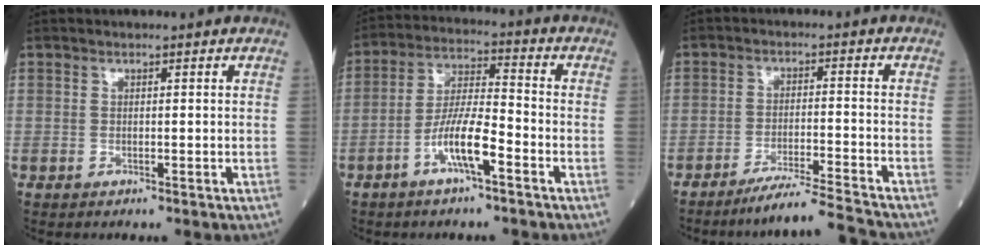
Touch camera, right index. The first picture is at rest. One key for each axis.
{"total": 8.3, "fx": -3.9, "fy": 1.2, "fz": 7.2, "tx": -0.145, "ty": 0.005, "tz": -0.076}
{"total": 9.3, "fx": -8.6, "fy": -1.7, "fz": 3.1, "tx": -0.038, "ty": -0.014, "tz": -0.146}